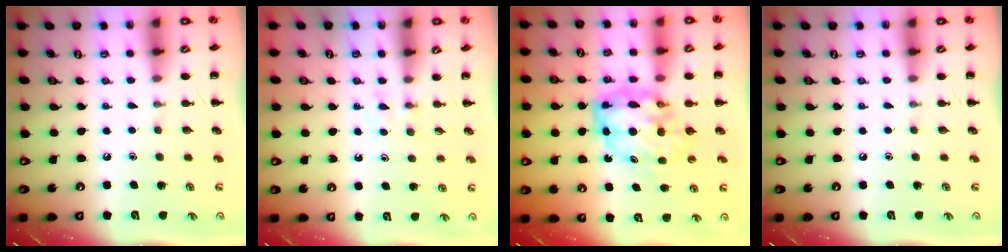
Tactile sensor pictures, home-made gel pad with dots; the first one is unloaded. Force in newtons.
{"total": 3.1, "press": 2.7, "slide": 1.4}
{"total": 8.7, "press": 8.4, "slide": 2.1}
{"total": 0.0}